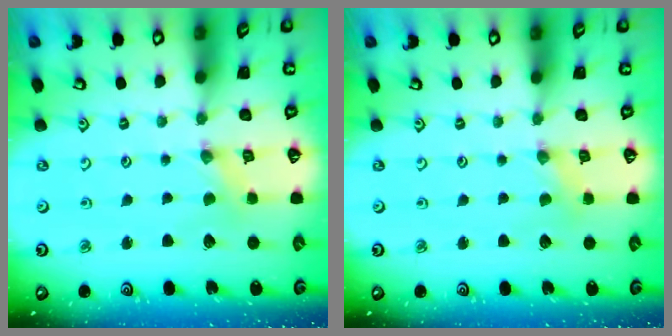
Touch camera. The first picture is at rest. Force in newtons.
{"total": 1.0, "press": 1.0, "slide": 0.2}